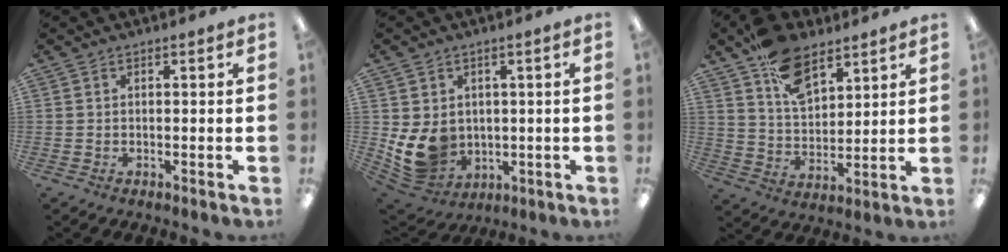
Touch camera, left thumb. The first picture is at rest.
{"total": 10.2, "force": [0.8, 8.7, 5.2], "torque": [-0.118, -0.017, 0.023]}
{"total": 13.3, "force": [8.5, 7.4, 7.1], "torque": [-0.121, -0.036, 0.158]}